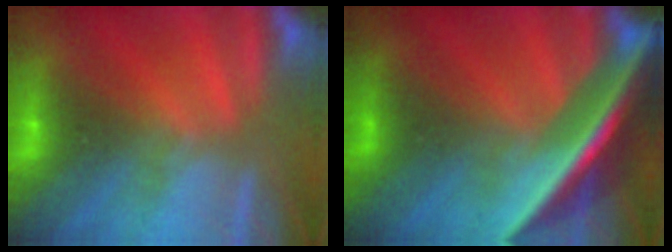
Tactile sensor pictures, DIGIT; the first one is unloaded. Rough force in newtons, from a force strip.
{"total": 5.8}